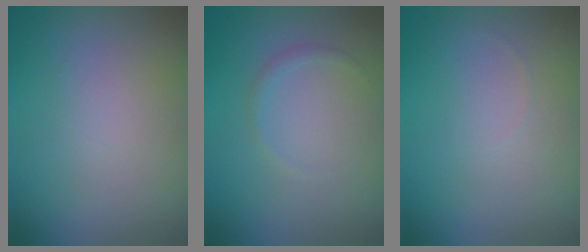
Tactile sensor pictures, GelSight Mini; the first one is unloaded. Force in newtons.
{"total": 0.7, "press": 0.7, "slide": 0.0}
{"total": 0.0}